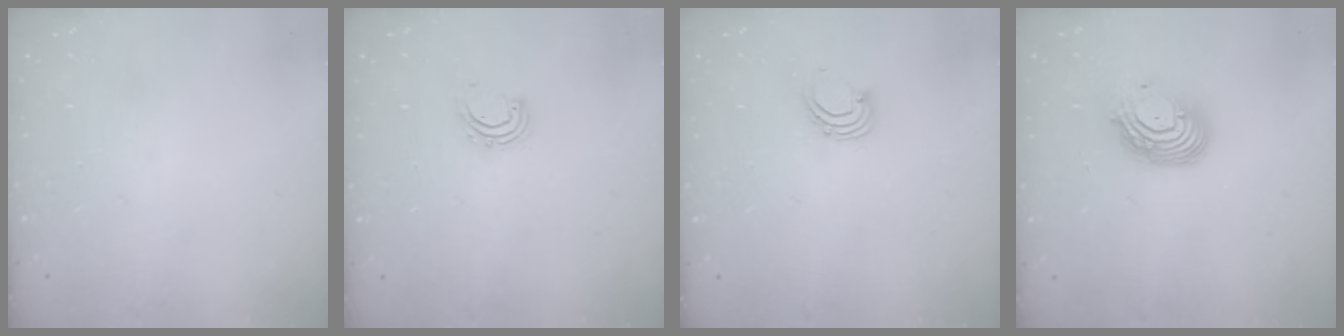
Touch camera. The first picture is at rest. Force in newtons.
{"total": 3.9, "press": 3.9, "slide": 0.2}
{"total": 2.9, "press": 2.9, "slide": 0.2}
{"total": 11.5, "press": 11.5, "slide": 1.1}